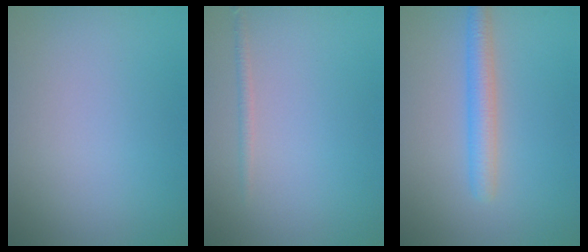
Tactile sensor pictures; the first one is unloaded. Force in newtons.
{"total": 0.8, "press": 0.8, "slide": 0.0}
{"total": 2.9, "press": 2.9, "slide": 0.0}